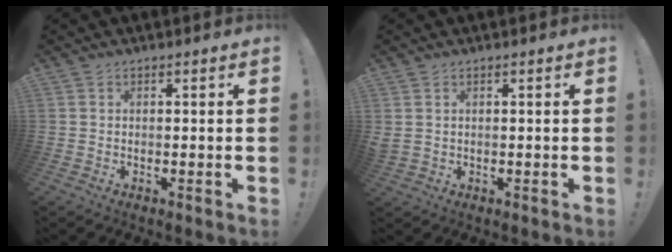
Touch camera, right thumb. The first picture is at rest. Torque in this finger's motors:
{"motor_torque": [-0.29, 0.45, 0.75, 0.00, 0.31]}